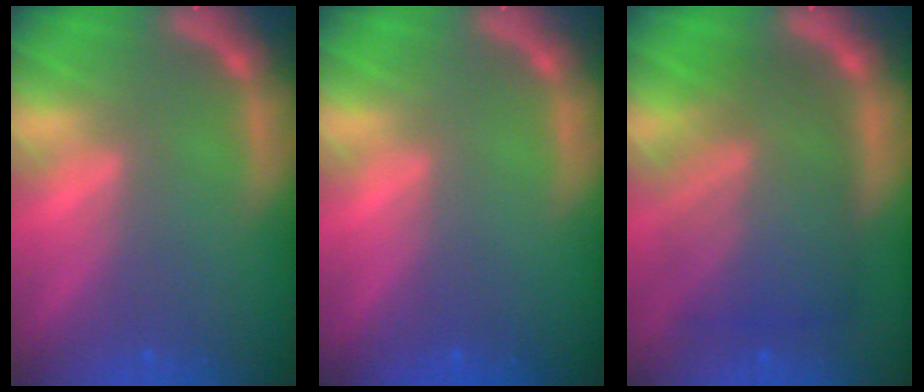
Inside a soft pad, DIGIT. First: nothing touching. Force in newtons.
{"total": 0.0}
{"total": 9.4}